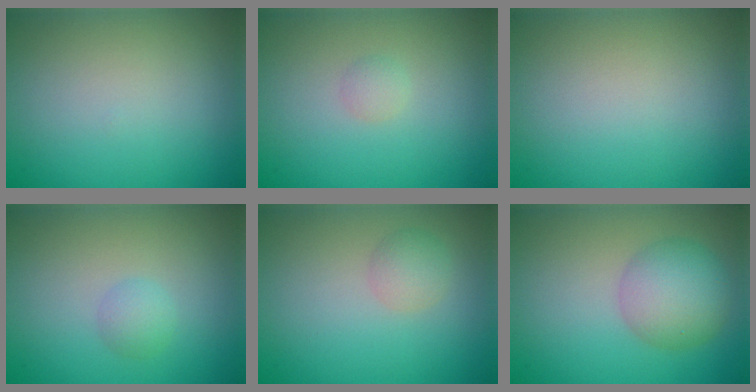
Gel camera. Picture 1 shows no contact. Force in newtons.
{"total": 0.9, "press": 0.9, "slide": 0.0}
{"total": 0.0}
{"total": 1.3, "press": 1.3, "slide": 0.1}
{"total": 1.7, "press": 1.7, "slide": 0.1}
{"total": 4.9, "press": 4.9, "slide": 0.1}